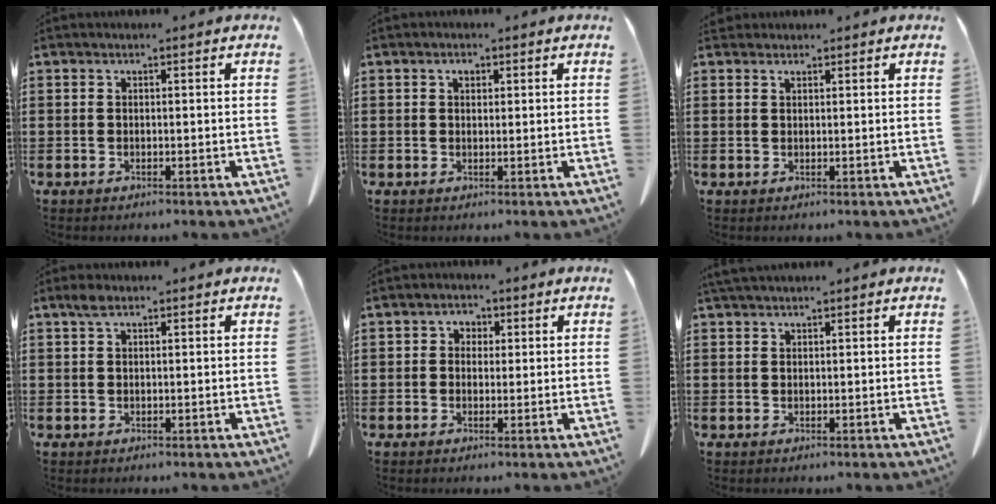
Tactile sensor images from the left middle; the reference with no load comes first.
{"total": 1.3, "force": [0.7, 0.7, 0.9], "torque": [-0.014, 0.001, 0.011]}
{"total": 0.9, "force": [0.8, 0.2, 0.3], "torque": [-0.009, -0.001, 0.018]}
{"total": 1.7, "force": [0.9, 0.7, 1.2], "torque": [-0.030, 0.003, 0.017]}
{"total": 1.7, "force": [0.2, 1.6, 0.6], "torque": [-0.019, 0.007, 0.002]}
{"total": 1.5, "force": [1.3, 0.1, 0.6], "torque": [-0.016, -0.003, 0.027]}